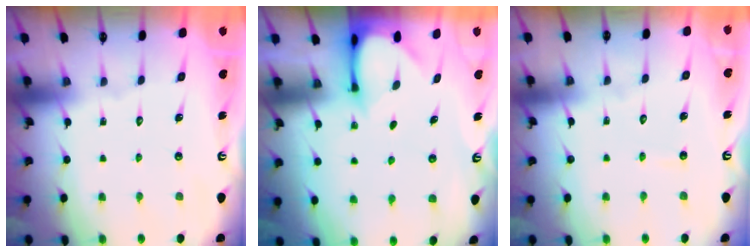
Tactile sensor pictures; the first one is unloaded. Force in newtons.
{"total": 3.0, "press": 2.9, "slide": 0.4}
{"total": 2.8, "press": 2.8, "slide": 0.3}